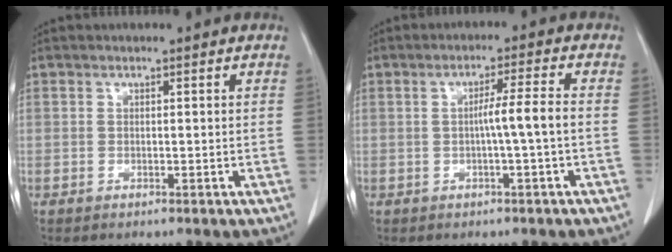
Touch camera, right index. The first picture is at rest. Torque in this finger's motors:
{"motor_torque": [0.75, -0.29, 0.42, 0.10]}